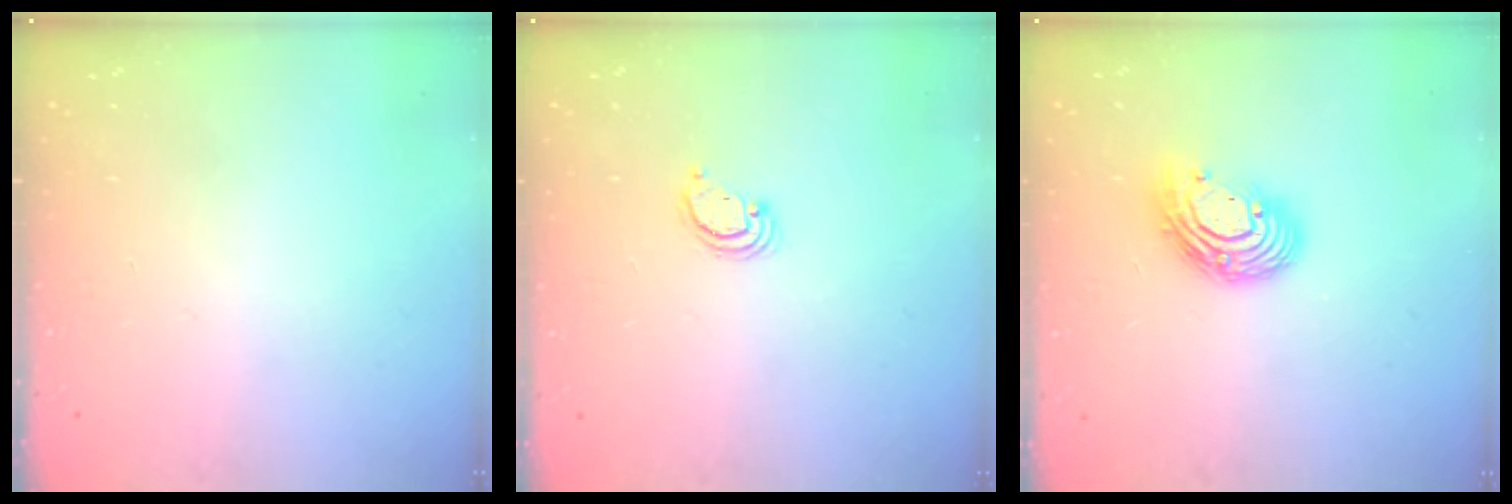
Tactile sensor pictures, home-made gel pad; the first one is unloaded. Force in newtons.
{"total": 2.6, "press": 2.6, "slide": 0.2}
{"total": 11.8, "press": 11.7, "slide": 0.9}